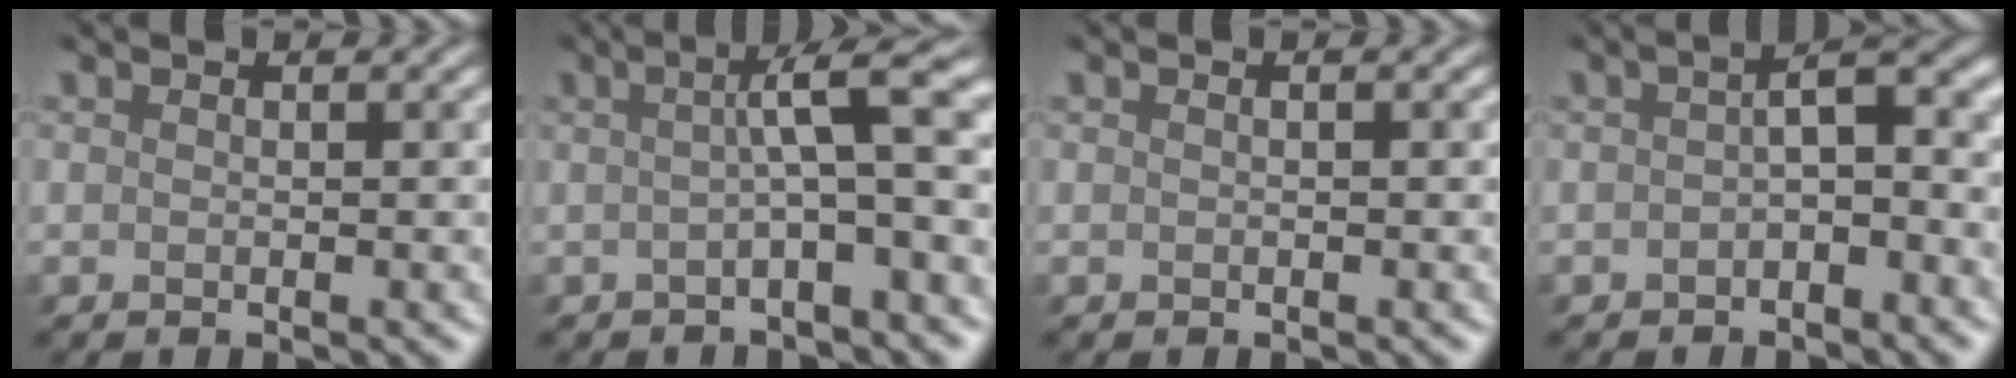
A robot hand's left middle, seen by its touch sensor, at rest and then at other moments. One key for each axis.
{"total": 5.8, "fx": -0.2, "fy": 0.8, "fz": 5.8, "tx": -0.073, "ty": 0.024, "tz": -0.016}
{"total": 0.0}
{"total": 3.2, "fx": -1.2, "fy": 1.0, "fz": 2.8, "tx": -0.044, "ty": 0.014, "tz": -0.026}